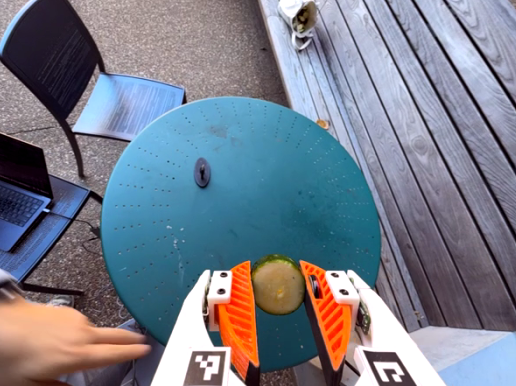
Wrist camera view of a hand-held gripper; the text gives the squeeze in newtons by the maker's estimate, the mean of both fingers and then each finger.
{"total": 10.0, "left": 9.7, "right": 10.4}